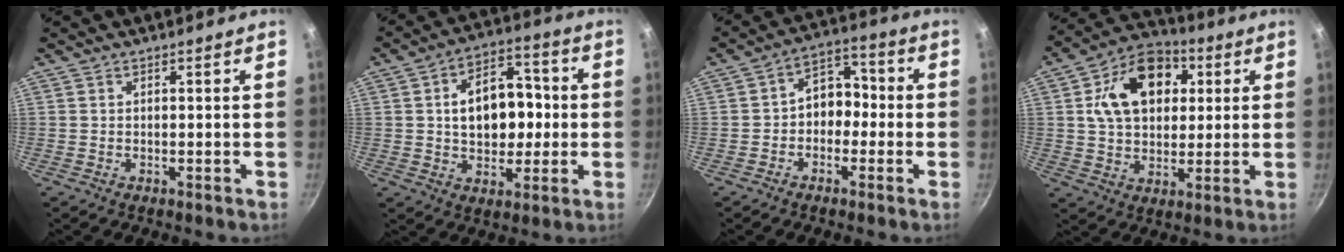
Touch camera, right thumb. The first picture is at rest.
{"total": 14.3, "force": [0.5, 9.9, 10.4], "torque": [-0.114, 0.024, 0.004]}
{"total": 7.4, "force": [-1.3, 5.7, 4.6], "torque": [-0.017, 0.035, -0.036]}
{"total": 16.5, "force": [4.2, 11.7, 10.8], "torque": [-0.144, 0.011, 0.057]}